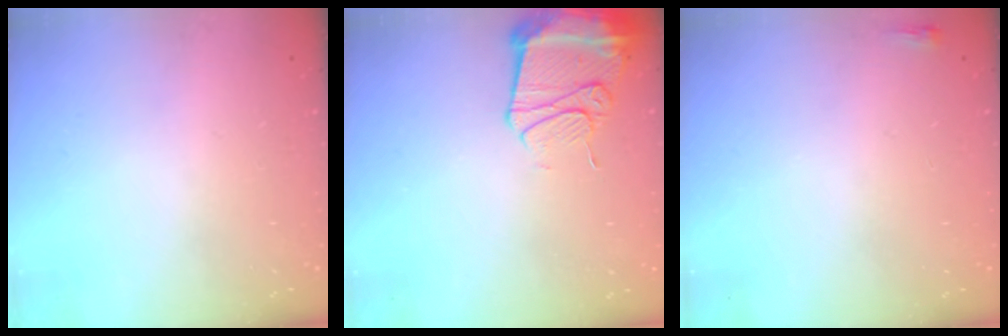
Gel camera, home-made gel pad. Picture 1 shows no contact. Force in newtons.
{"total": 13.2, "press": 13.2, "slide": 1.4}
{"total": 2.0, "press": 2.0, "slide": 0.5}